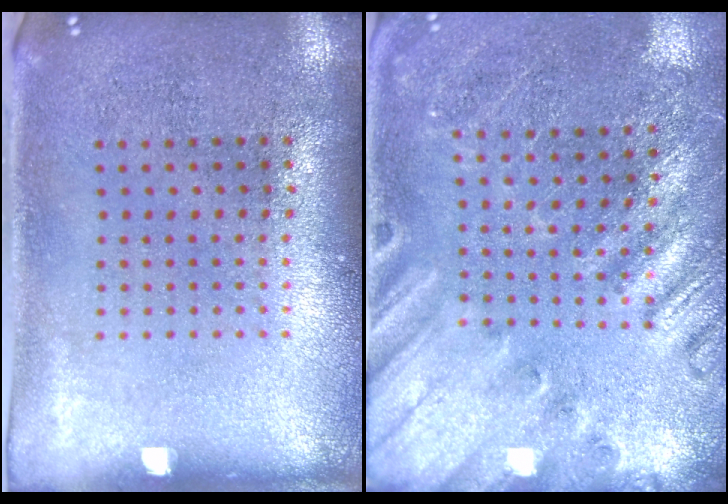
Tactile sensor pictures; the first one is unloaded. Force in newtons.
{"total": 2.3, "press": 2.2, "slide": 0.6}